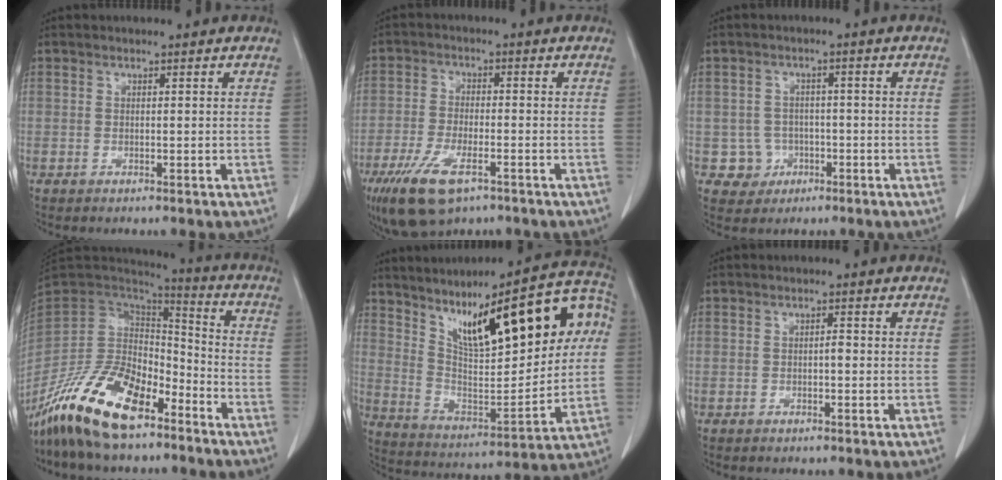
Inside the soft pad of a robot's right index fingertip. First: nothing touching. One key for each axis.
{"total": 10.8, "fx": -6.3, "fy": 4.1, "fz": 7.8, "tx": -0.155, "ty": -0.018, "tz": -0.109}
{"total": 4.4, "fx": -1.3, "fy": 4.2, "fz": 0.0, "tx": 0.012, "ty": 0.014, "tz": -0.014}
{"total": 18.6, "fx": -13.1, "fy": 6.8, "fz": 11.3, "tx": -0.231, "ty": 0.001, "tz": -0.246}
{"total": 24.9, "fx": 9.2, "fy": 6.5, "fz": 22.2, "tx": -0.338, "ty": 0.044, "tz": 0.152}
{"total": 0.8, "fx": -0.2, "fy": 0.2, "fz": 0.7, "tx": -0.011, "ty": 0.004, "tz": -0.004}